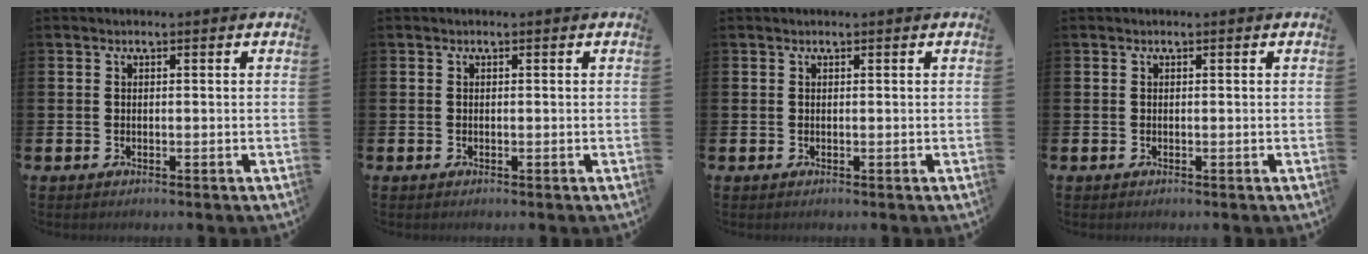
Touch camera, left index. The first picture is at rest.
{"total": 0.0}
{"total": 0.0}
{"total": 0.0}